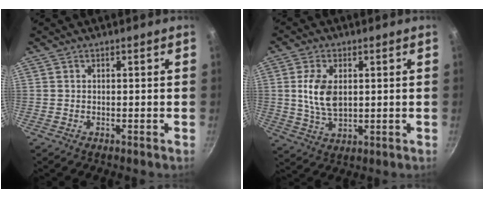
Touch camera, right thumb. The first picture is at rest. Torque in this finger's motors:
{"motor_torque": [0.01, -0.12, 0.96, -0.31, 0.08]}